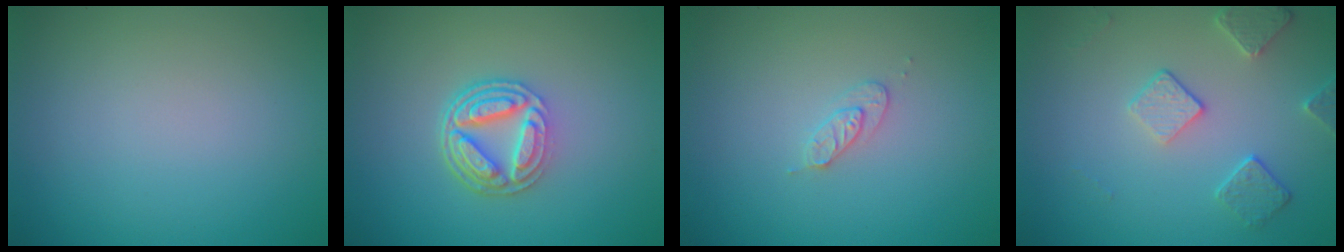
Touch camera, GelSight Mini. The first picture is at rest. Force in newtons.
{"total": 5.0, "press": 3.7, "slide": 3.4}
{"total": 1.4, "press": 1.4, "slide": 0.2}
{"total": 2.9, "press": 2.8, "slide": 0.9}